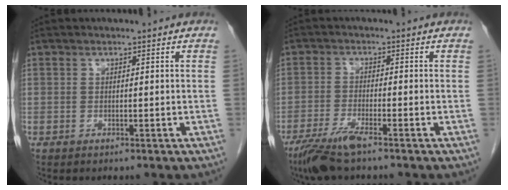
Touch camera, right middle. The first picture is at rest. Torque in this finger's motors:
{"motor_torque": [-0.28, -0.26, 0.08, 0.03]}